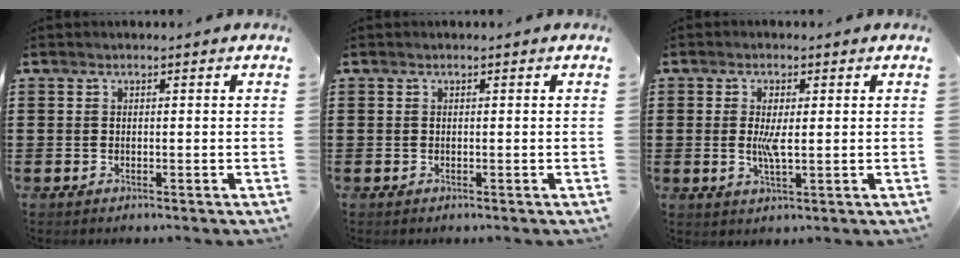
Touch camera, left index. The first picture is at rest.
{"total": 0.0}
{"total": 4.0, "force": [0.3, 1.2, 3.8], "torque": [-0.073, 0.002, 0.005]}